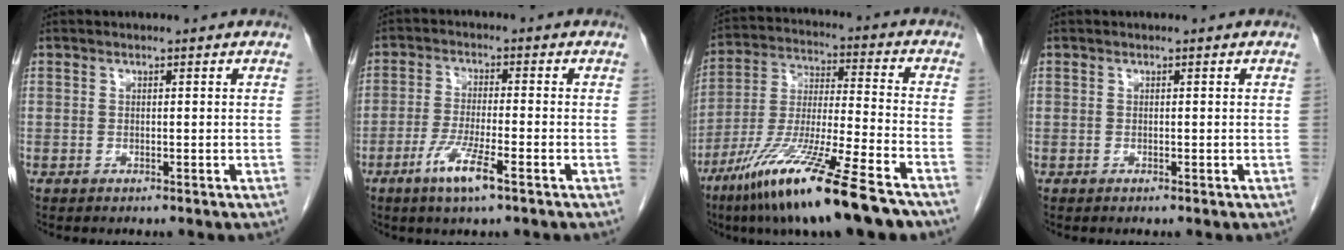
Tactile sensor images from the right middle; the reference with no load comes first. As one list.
[{"total": 6.4, "force": [-3.4, 0.3, 5.4], "torque": [-0.108, -0.012, -0.064]}, {"total": 19.0, "force": [-12.5, 0.8, 14.2], "torque": [-0.268, -0.055, -0.230]}, {"total": 0.0}]